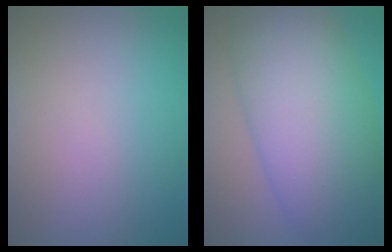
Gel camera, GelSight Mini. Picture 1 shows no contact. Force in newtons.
{"total": 12.4, "press": 12.4, "slide": 0.2}